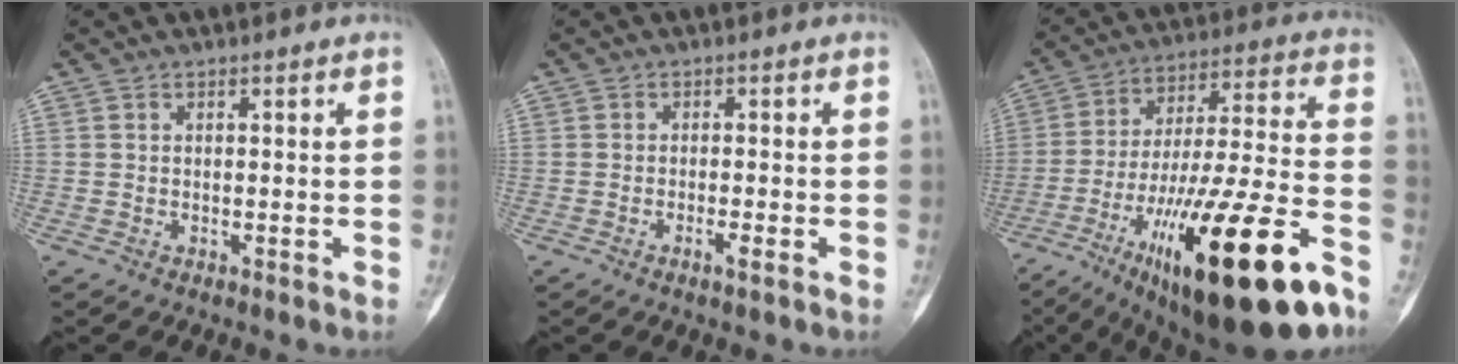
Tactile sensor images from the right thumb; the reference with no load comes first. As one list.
[{"total": 1.8, "force": [-1.0, 0.2, 1.5], "torque": [-0.028, 0.001, -0.019]}, {"total": 30.8, "force": [-16.4, 7.0, 25.1], "torque": [-0.384, 0.058, -0.258]}]